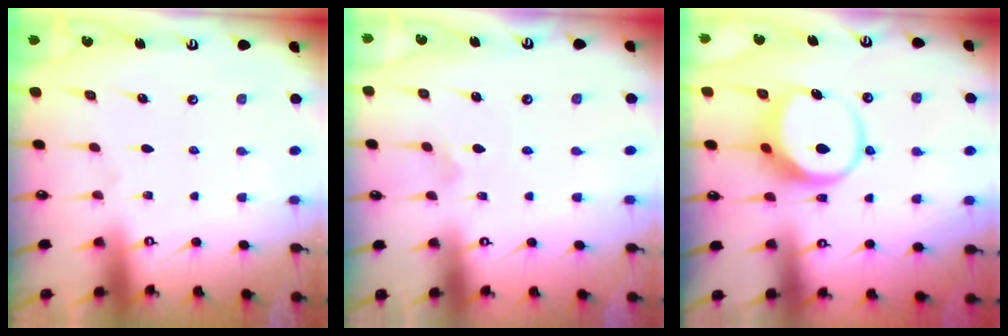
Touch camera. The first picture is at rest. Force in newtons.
{"total": 2.3, "press": 2.3, "slide": 0.2}
{"total": 8.0, "press": 8.0, "slide": 1.0}